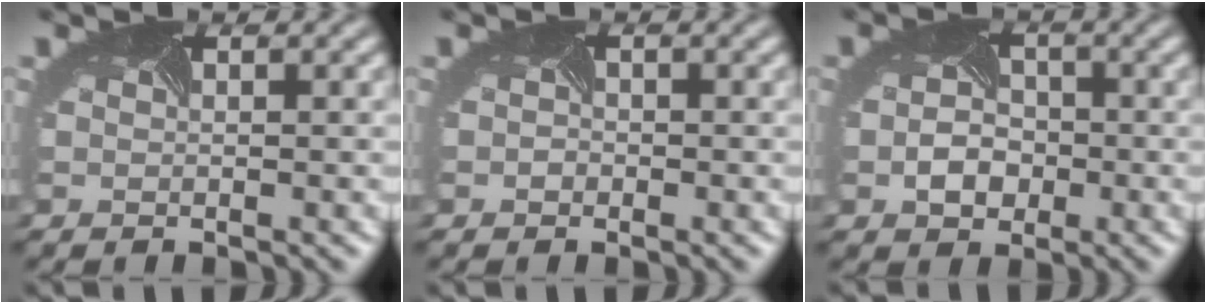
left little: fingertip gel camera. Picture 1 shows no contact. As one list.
[{"total": 0.5, "force": [-0.2, 0.5, 0.0], "torque": [-0.001, -0.005, -0.010]}, {"total": 2.9, "force": [-0.9, 2.3, 1.6], "torque": [-0.030, -0.005, -0.020]}]